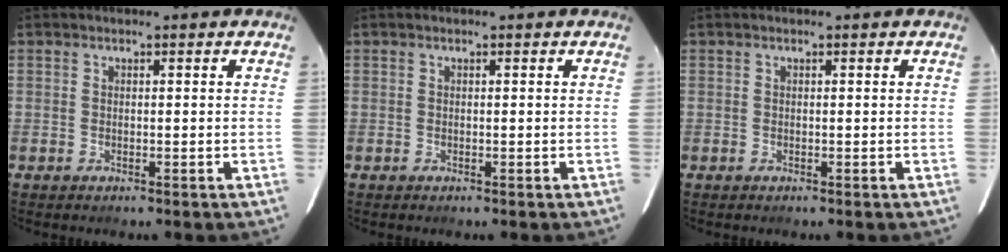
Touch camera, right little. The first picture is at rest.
{"total": 0.0}
{"total": 0.0}